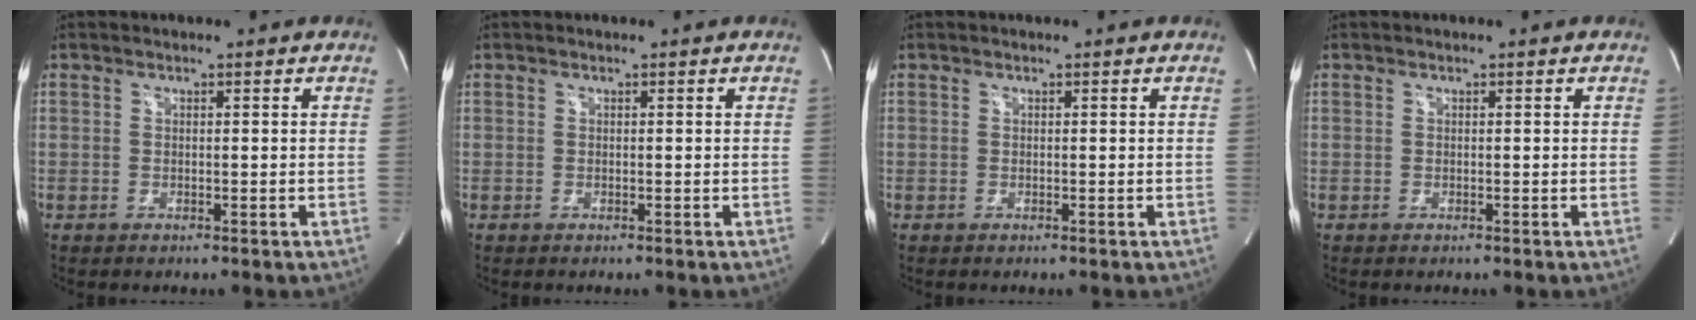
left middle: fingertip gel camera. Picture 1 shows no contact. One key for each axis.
{"total": 0.0}
{"total": 0.0}
{"total": 0.0}